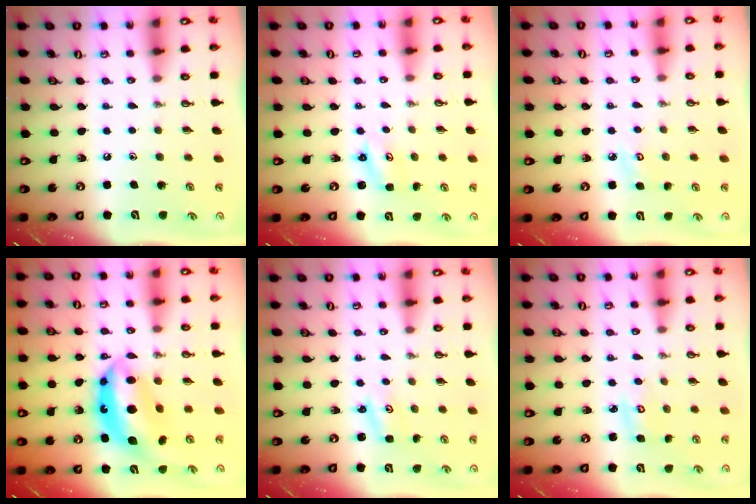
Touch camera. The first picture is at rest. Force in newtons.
{"total": 2.2, "press": 2.1, "slide": 0.4}
{"total": 4.4, "press": 4.4, "slide": 0.4}
{"total": 13.1, "press": 13.1, "slide": 0.9}
{"total": 2.2, "press": 2.2, "slide": 0.3}
{"total": 3.6, "press": 3.6, "slide": 0.2}